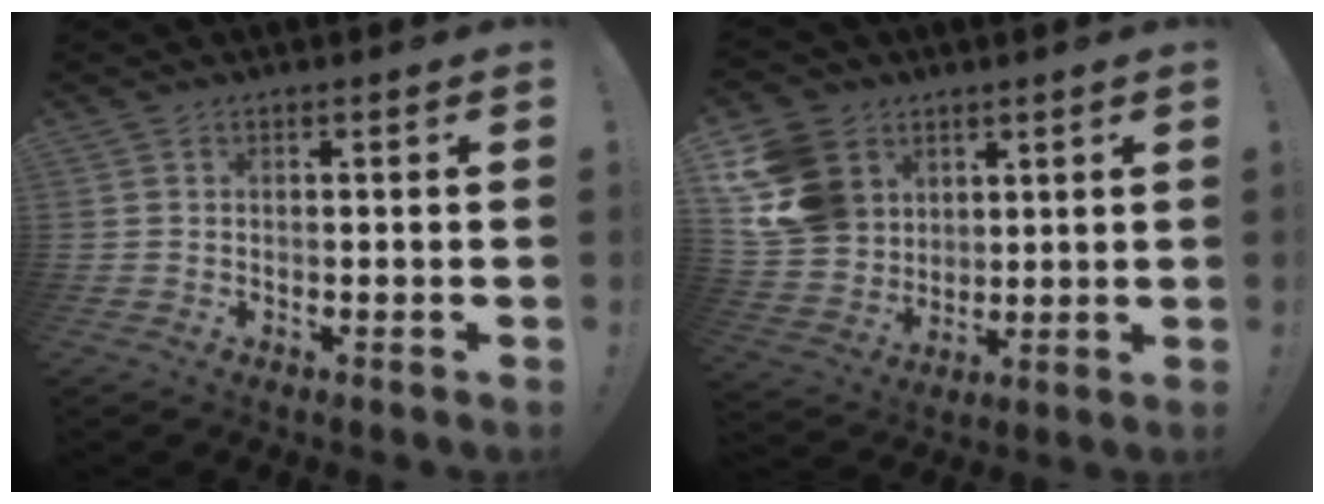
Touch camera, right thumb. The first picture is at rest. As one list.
[{"total": 16.0, "force": [5.8, 13.4, 6.7], "torque": [-0.127, -0.022, 0.125]}]